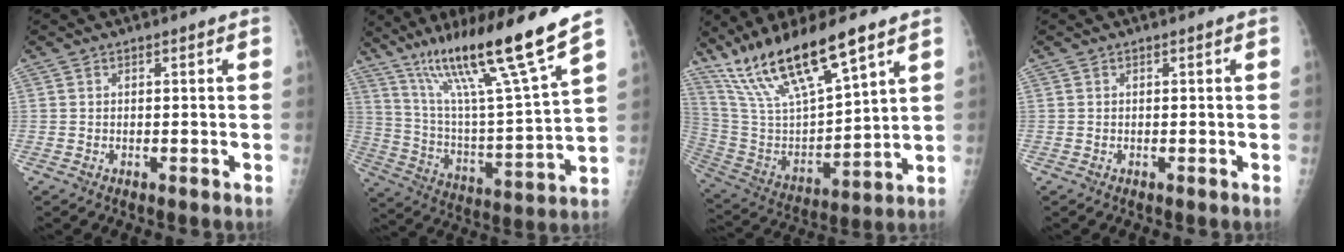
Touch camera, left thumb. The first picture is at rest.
{"total": 21.5, "force": [15.0, 0.5, 15.4], "torque": [-0.242, -0.067, 0.266]}
{"total": 20.3, "force": [14.0, 4.8, 13.9], "torque": [-0.250, -0.050, 0.276]}
{"total": 0.0}